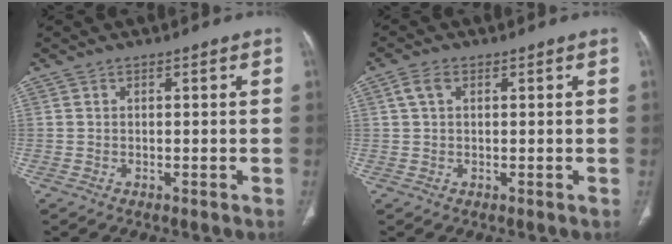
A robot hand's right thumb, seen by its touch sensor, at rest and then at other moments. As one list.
[{"total": 2.6, "force": [0.9, 1.6, 1.9], "torque": [-0.043, 0.009, 0.019]}]